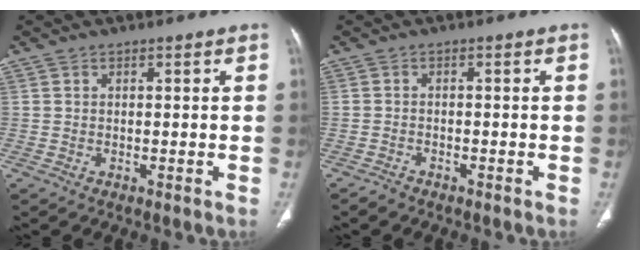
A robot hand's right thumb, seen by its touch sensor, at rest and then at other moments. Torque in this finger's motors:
{"motor_torque": [-0.21, -0.32, 0.10, 0.43, -0.02]}